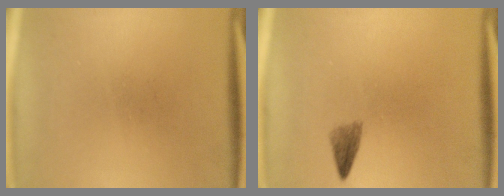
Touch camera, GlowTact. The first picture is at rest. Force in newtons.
{"total": 1.7}